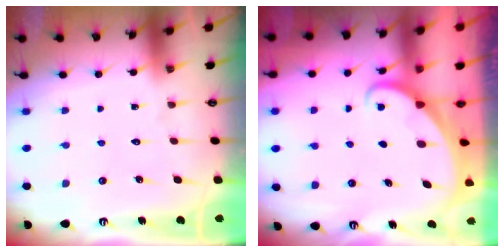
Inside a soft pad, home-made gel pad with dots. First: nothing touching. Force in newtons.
{"total": 1.6, "press": 1.6, "slide": 0.0}